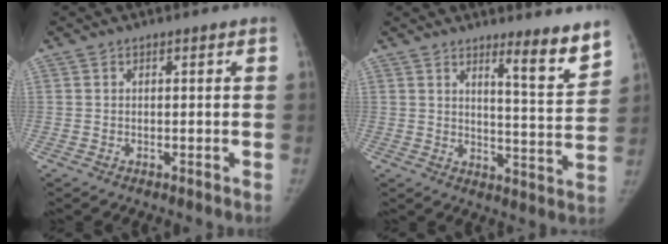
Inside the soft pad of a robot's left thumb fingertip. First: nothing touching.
{"total": 8.6, "force": [6.5, 0.6, 5.7], "torque": [-0.066, -0.060, 0.095]}